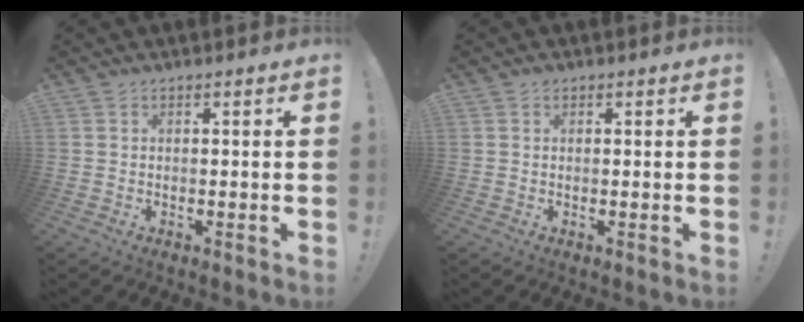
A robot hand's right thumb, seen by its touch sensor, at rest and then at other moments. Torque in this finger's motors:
{"motor_torque": [-0.20, 0.33, -0.05, 0.18, 0.00]}